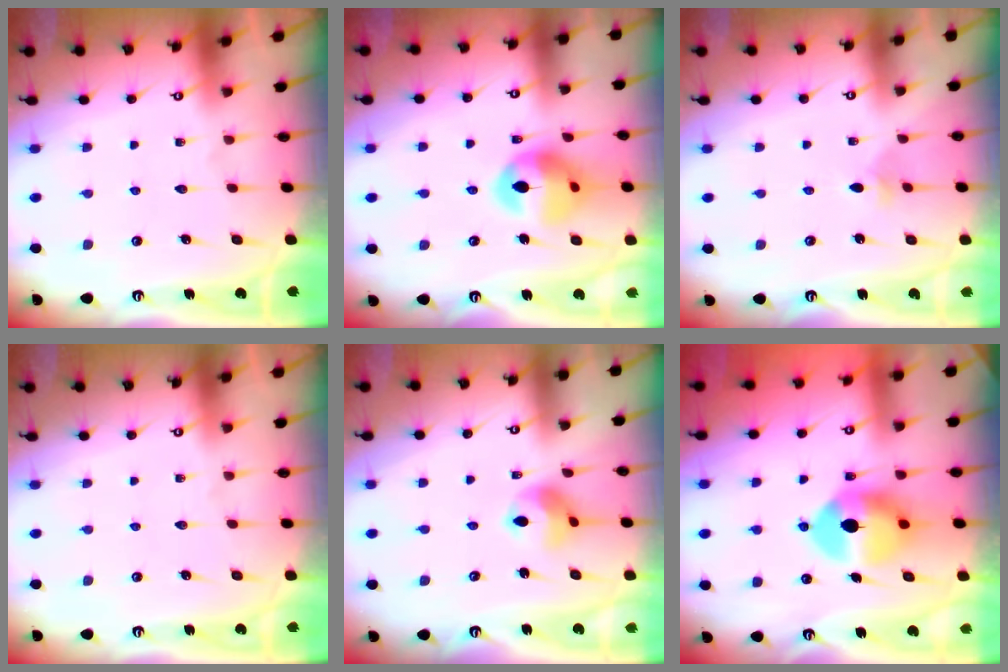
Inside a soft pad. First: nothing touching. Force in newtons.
{"total": 13.9, "press": 13.8, "slide": 1.4}
{"total": 2.3, "press": 2.3, "slide": 0.4}
{"total": 0.0}
{"total": 9.0, "press": 8.9, "slide": 1.0}
{"total": 11.2, "press": 11.1, "slide": 1.7}